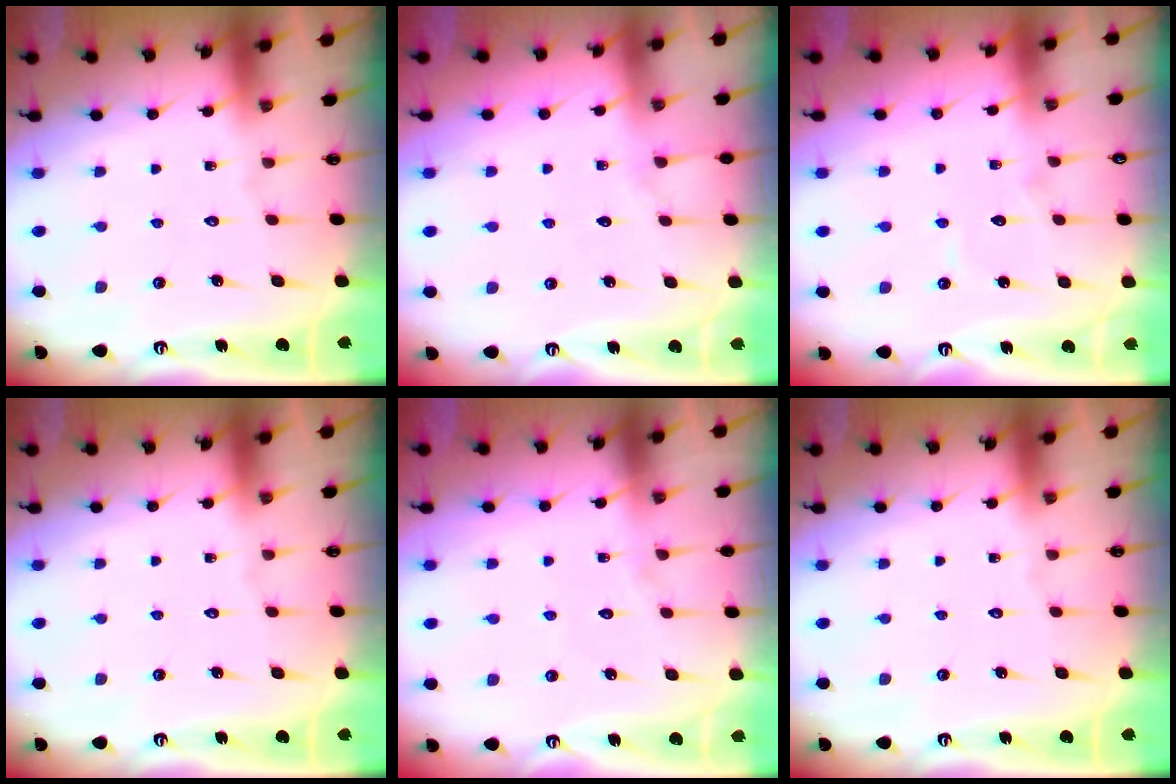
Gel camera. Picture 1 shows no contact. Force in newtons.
{"total": 5.6, "press": 5.6, "slide": 0.8}
{"total": 3.8, "press": 3.8, "slide": 0.3}
{"total": 0.0}
{"total": 4.7, "press": 4.7, "slide": 0.6}
{"total": 0.0}